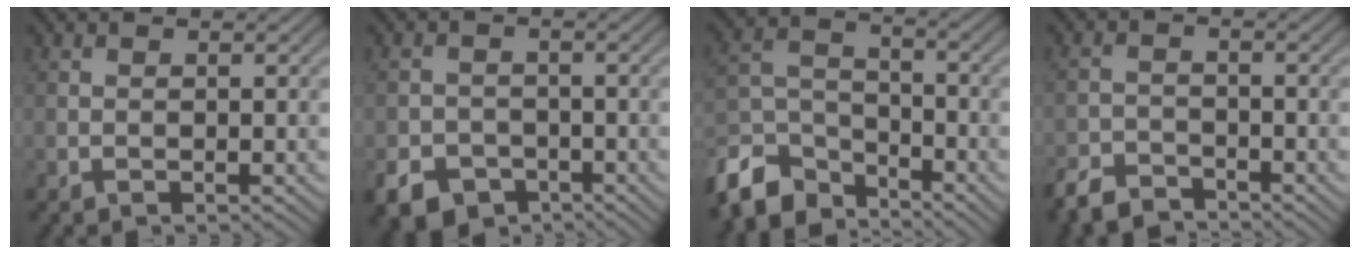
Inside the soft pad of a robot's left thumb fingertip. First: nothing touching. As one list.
[{"total": 5.5, "force": [-3.5, 3.8, 2.0], "torque": [-0.041, -0.008, -0.065]}, {"total": 9.9, "force": [-7.7, 4.7, 4.2], "torque": [-0.095, -0.007, -0.167]}, {"total": 4.5, "force": [-4.1, 1.5, 1.4], "torque": [-0.022, -0.007, -0.086]}]